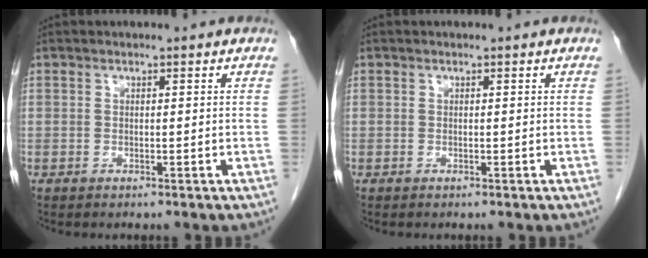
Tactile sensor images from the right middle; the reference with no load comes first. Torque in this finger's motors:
{"motor_torque": [-0.15, 0.01, -0.02, -0.01]}